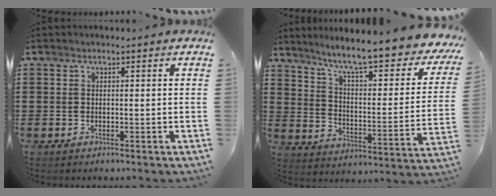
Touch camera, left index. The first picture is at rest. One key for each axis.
{"total": 9.0, "fx": 7.4, "fy": 0.0, "fz": 5.1, "tx": -0.118, "ty": -0.058, "tz": 0.117}